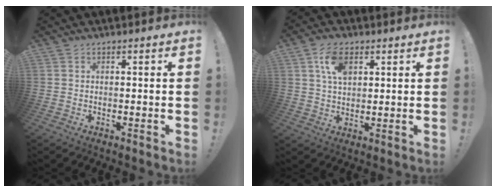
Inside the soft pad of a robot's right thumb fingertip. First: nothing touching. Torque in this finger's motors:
{"motor_torque": [0.51, 0.58, 1.01, -0.10, 0.11]}